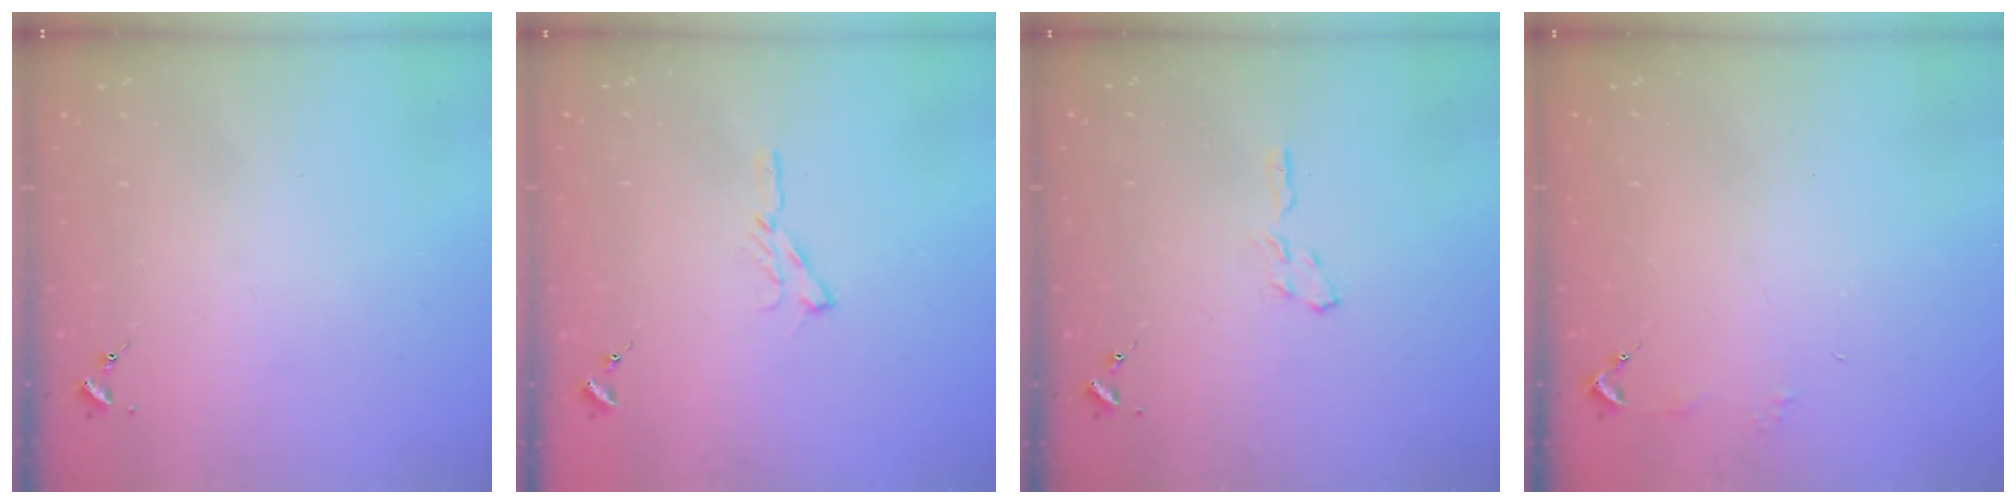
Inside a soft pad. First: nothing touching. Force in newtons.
{"total": 5.8, "press": 5.8, "slide": 0.6}
{"total": 4.5, "press": 4.5, "slide": 0.5}
{"total": 2.9, "press": 2.8, "slide": 0.3}